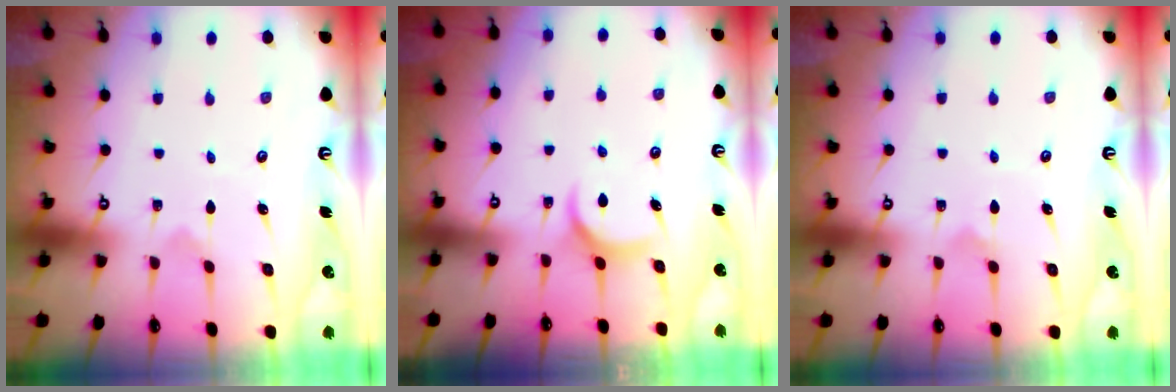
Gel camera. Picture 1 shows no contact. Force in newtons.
{"total": 7.1, "press": 7.1, "slide": 1.0}
{"total": 2.3, "press": 2.3, "slide": 0.2}